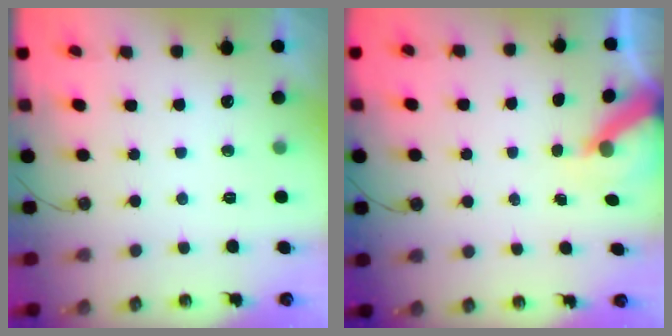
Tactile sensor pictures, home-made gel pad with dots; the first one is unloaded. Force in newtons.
{"total": 5.7, "press": 5.6, "slide": 0.4}